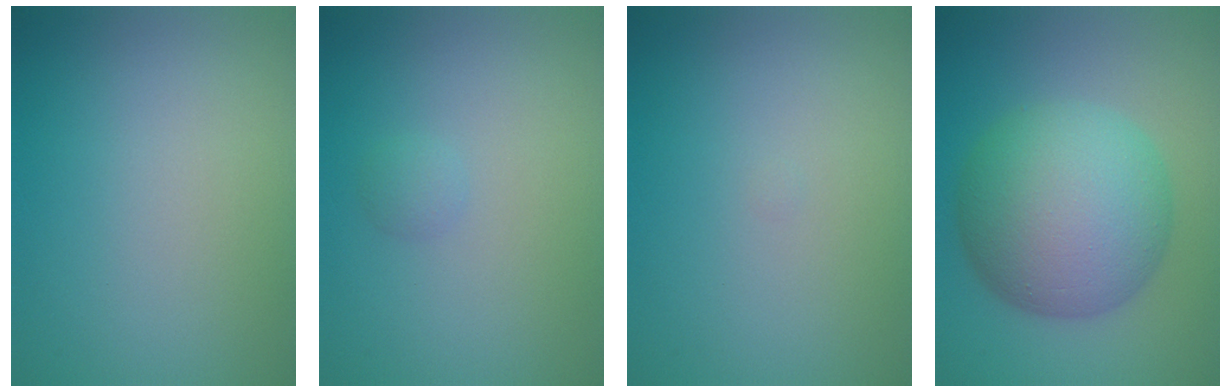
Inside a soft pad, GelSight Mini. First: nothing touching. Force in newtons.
{"total": 0.8, "press": 0.8, "slide": 0.1}
{"total": 0.0}
{"total": 11.7, "press": 11.7, "slide": 0.1}